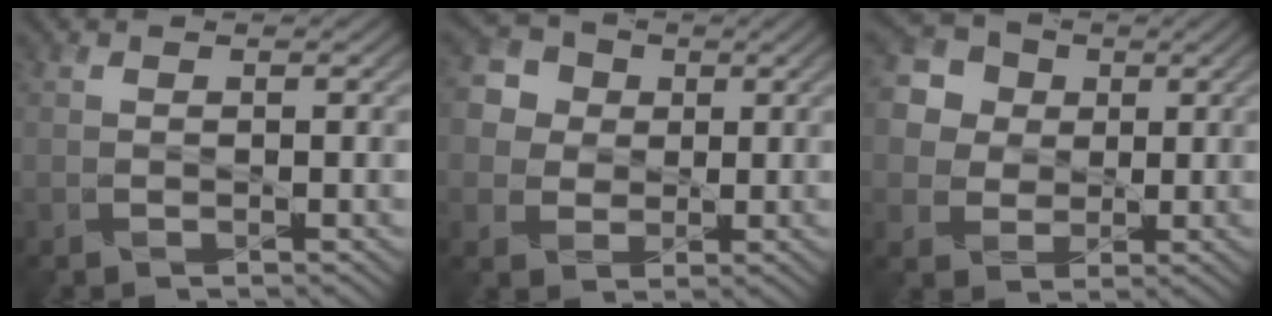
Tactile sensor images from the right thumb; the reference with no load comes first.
{"total": 6.4, "force": [1.4, 5.6, 2.7], "torque": [-0.099, 0.013, 0.008]}
{"total": 8.9, "force": [2.4, 7.7, 3.7], "torque": [-0.134, 0.025, 0.037]}